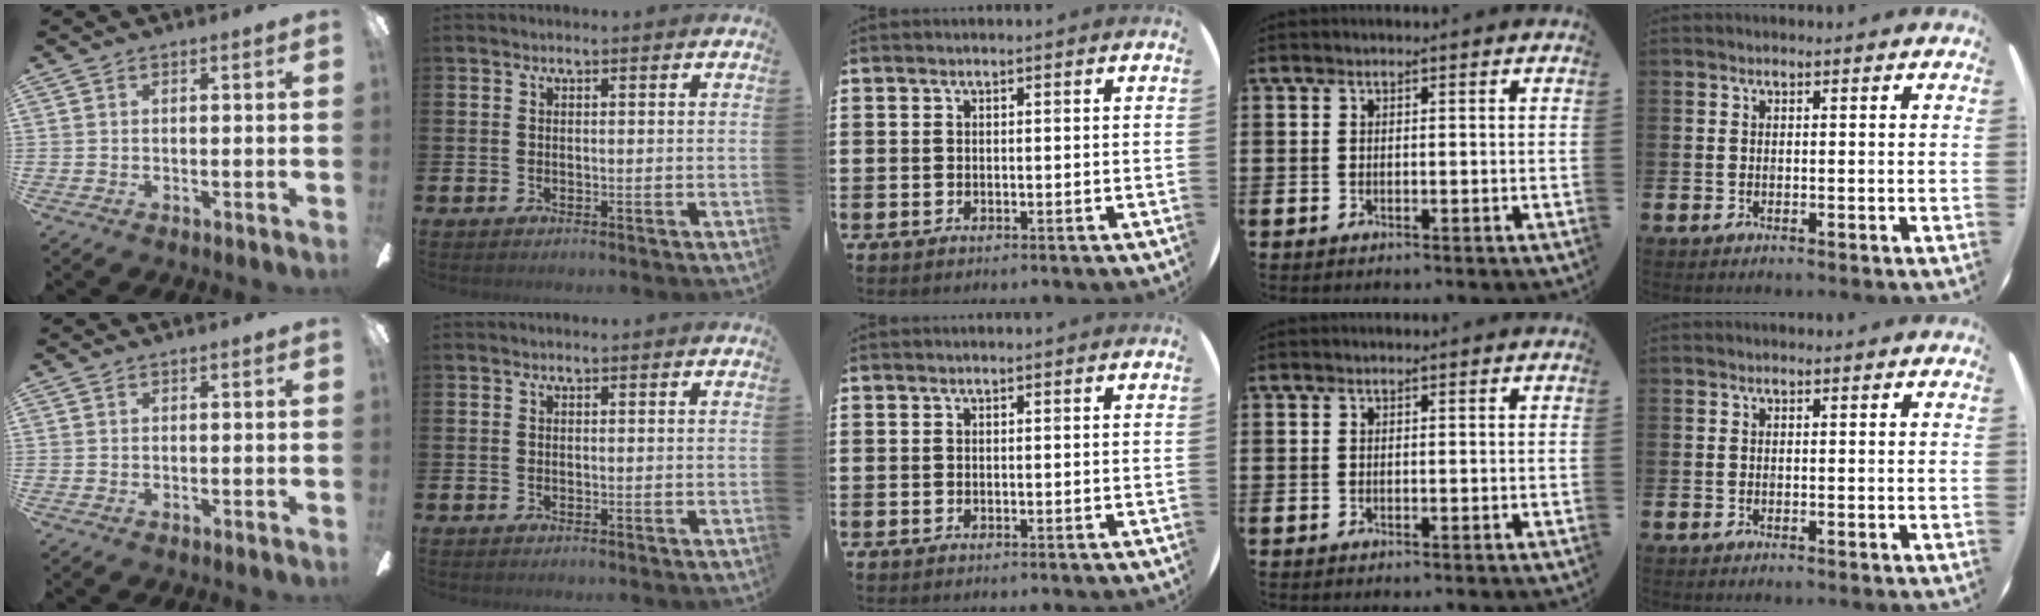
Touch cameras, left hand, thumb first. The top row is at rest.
{}